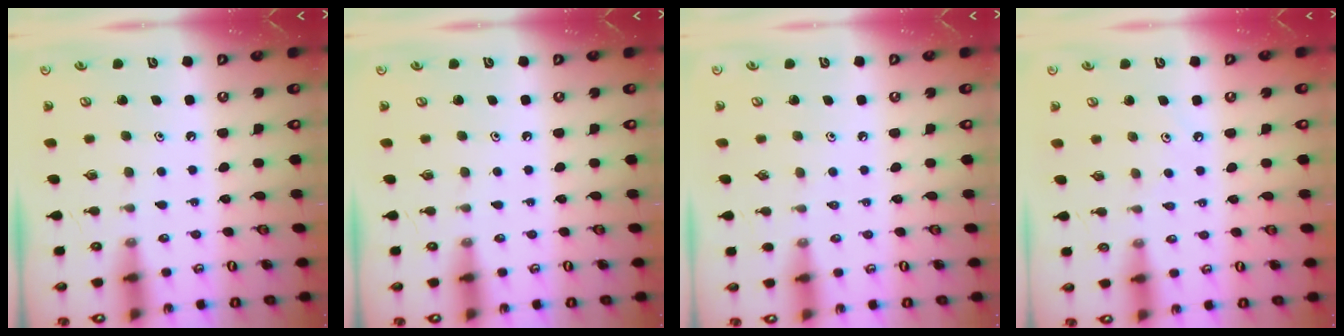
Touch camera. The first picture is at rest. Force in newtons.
{"total": 0.0}
{"total": 2.0, "press": 2.0, "slide": 0.4}
{"total": 2.9, "press": 2.9, "slide": 0.4}